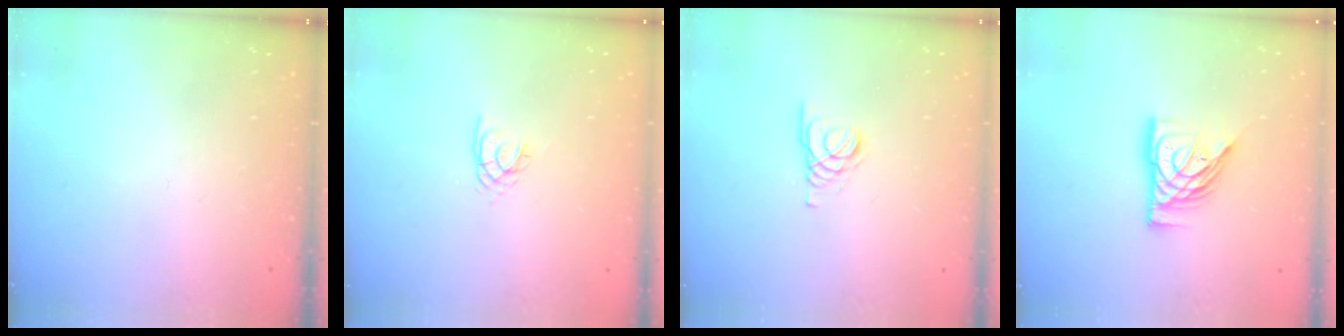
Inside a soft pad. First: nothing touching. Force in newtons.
{"total": 2.1, "press": 2.1, "slide": 0.4}
{"total": 2.0, "press": 2.0, "slide": 0.1}
{"total": 12.1, "press": 12.1, "slide": 1.3}